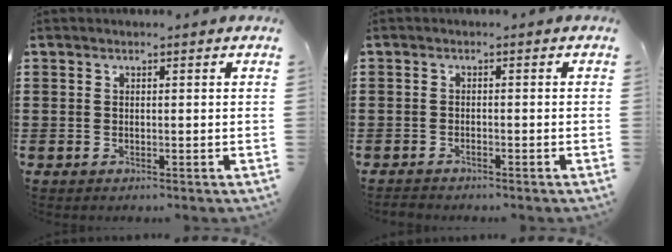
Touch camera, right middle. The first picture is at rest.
{"total": 1.0, "force": [-1.0, 0.1, 0.1], "torque": [-0.006, -0.001, -0.019]}